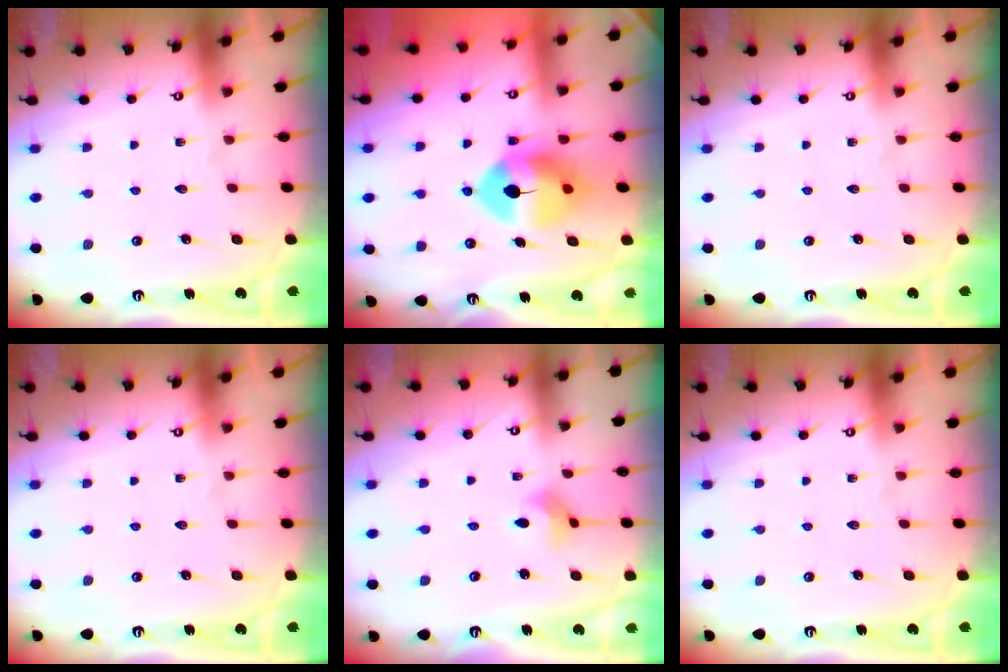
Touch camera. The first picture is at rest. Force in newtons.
{"total": 9.6, "press": 9.4, "slide": 2.0}
{"total": 0.0}
{"total": 0.0}
{"total": 3.9, "press": 3.9, "slide": 0.6}
{"total": 0.0}